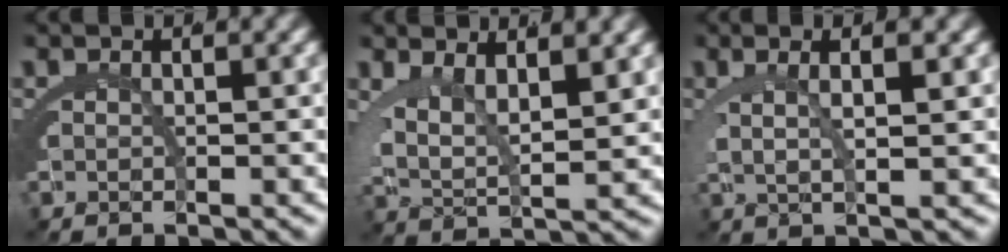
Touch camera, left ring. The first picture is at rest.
{"total": 5.7, "force": [0.9, 4.1, 3.8], "torque": [-0.083, -0.008, 0.007]}
{"total": 4.3, "force": [1.1, 2.1, 3.5], "torque": [-0.050, 0.016, 0.008]}